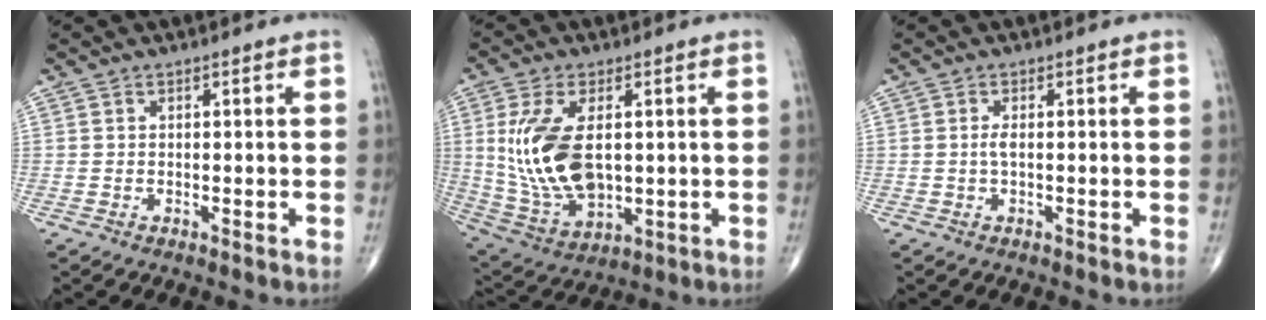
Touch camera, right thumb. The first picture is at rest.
{"total": 15.5, "force": [1.6, 8.5, 12.9], "torque": [-0.256, -0.014, 0.045]}
{"total": 1.1, "force": [-0.1, 0.2, 1.1], "torque": [-0.025, -0.002, -0.002]}